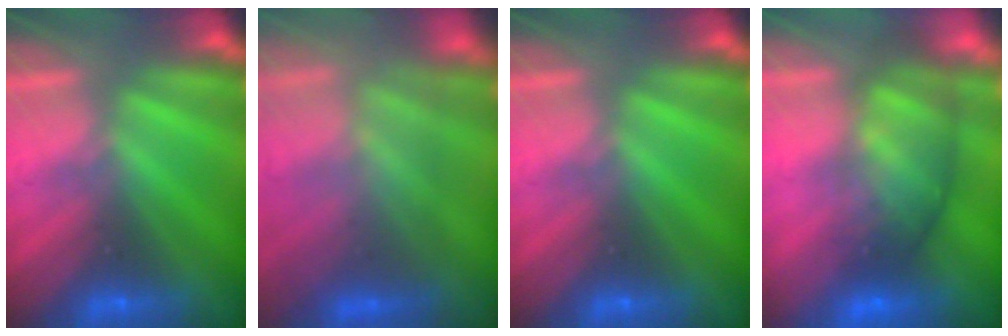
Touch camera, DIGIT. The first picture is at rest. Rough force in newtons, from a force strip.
{"total": 7.9}
{"total": 0.0}
{"total": 5.9}